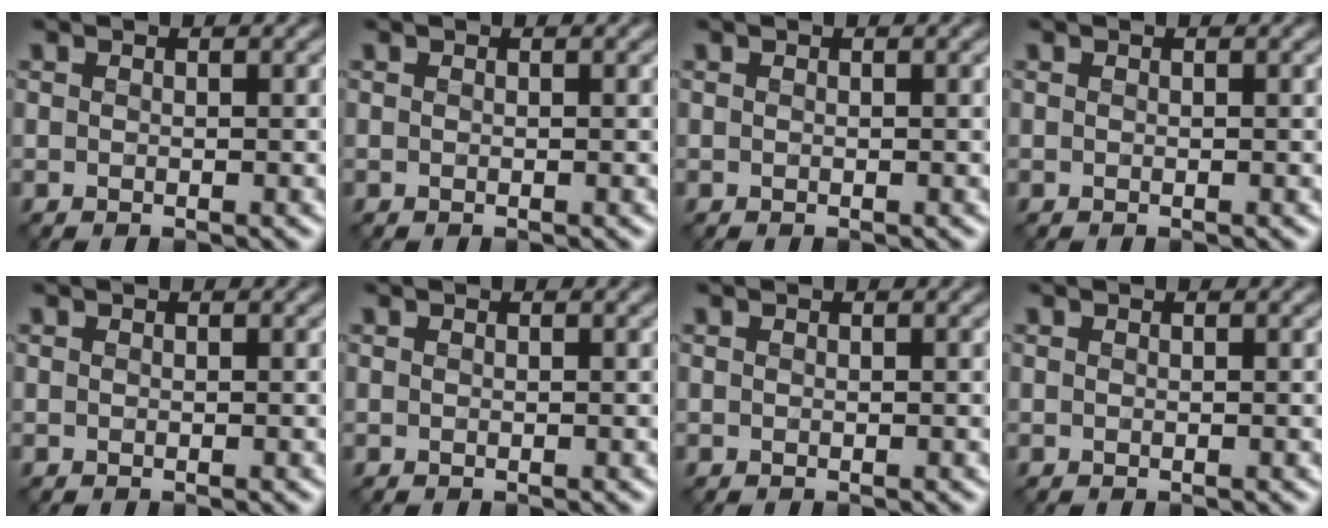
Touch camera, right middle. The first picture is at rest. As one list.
[{"total": 0.0}, {"total": 0.0}, {"total": 0.0}, {"total": 0.0}, {"total": 0.0}, {"total": 0.0}, {"total": 0.0}]